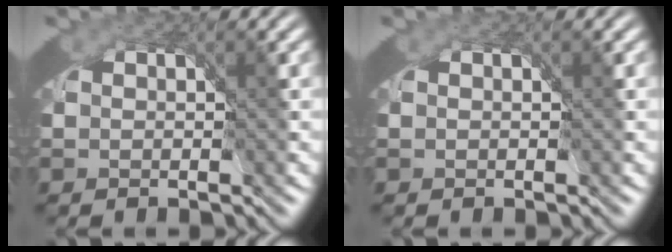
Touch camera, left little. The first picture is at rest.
{"total": 0.0}